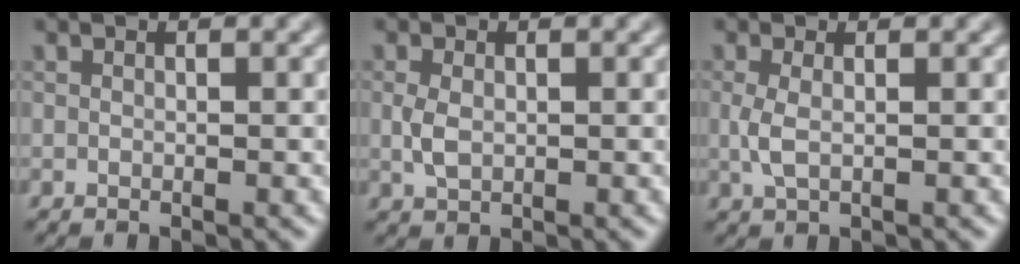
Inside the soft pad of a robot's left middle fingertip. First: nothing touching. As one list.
[{"total": 1.9, "force": [0.1, 1.3, 1.4], "torque": [-0.036, 0.000, 0.004]}, {"total": 1.7, "force": [0.1, 0.7, 1.5], "torque": [-0.039, -0.001, 0.002]}]